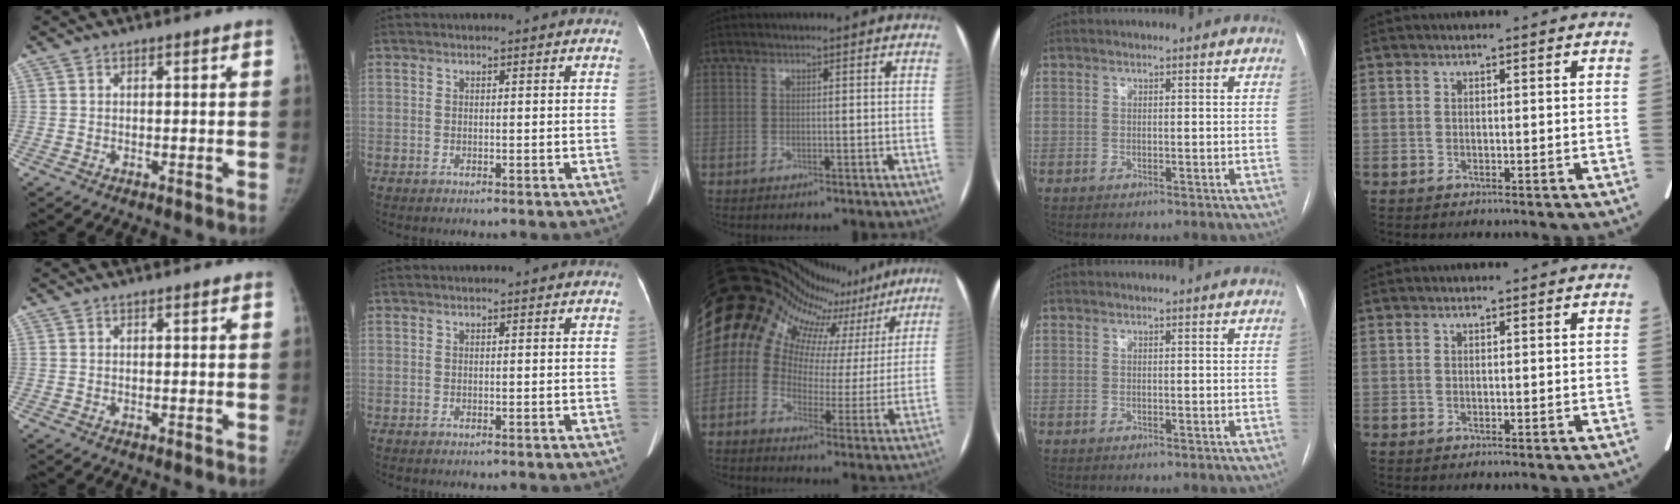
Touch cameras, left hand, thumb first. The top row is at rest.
{"middle": {"total": 21.8, "force": [13.8, 14.1, 9.3], "torque": [-0.160, 0.097, 0.163]}}